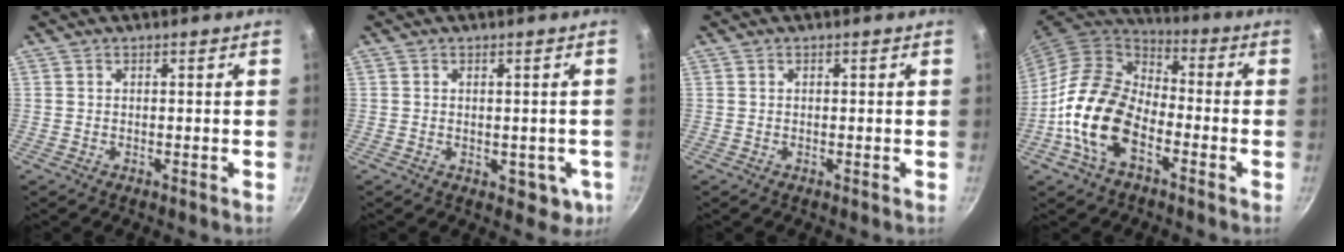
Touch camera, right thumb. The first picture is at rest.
{"total": 5.1, "force": [-0.9, 3.3, 3.8], "torque": [-0.034, -0.003, -0.007]}
{"total": 0.0}
{"total": 16.5, "force": [-5.6, 10.1, 11.8], "torque": [-0.191, 0.038, -0.122]}